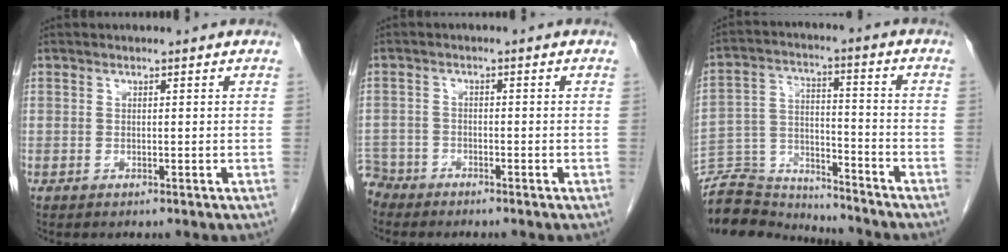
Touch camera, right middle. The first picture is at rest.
{"total": 4.1, "force": [-3.7, 1.5, -0.6], "torque": [0.014, -0.005, -0.076]}
{"total": 13.2, "force": [-13.0, 2.0, 1.3], "torque": [-0.021, 0.027, -0.223]}